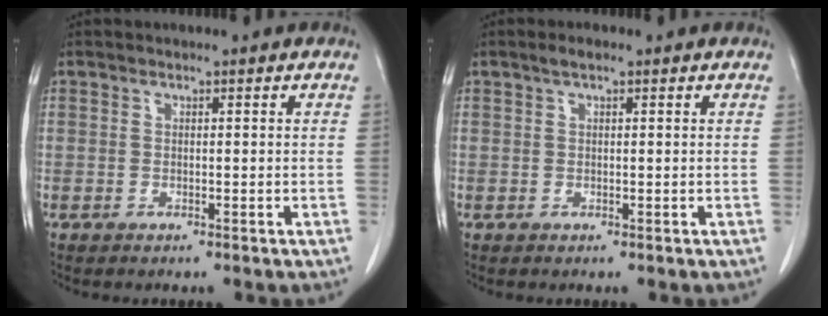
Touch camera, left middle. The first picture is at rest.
{"total": 1.4, "force": [0.9, 0.2, 1.0], "torque": [-0.023, 0.008, 0.016]}